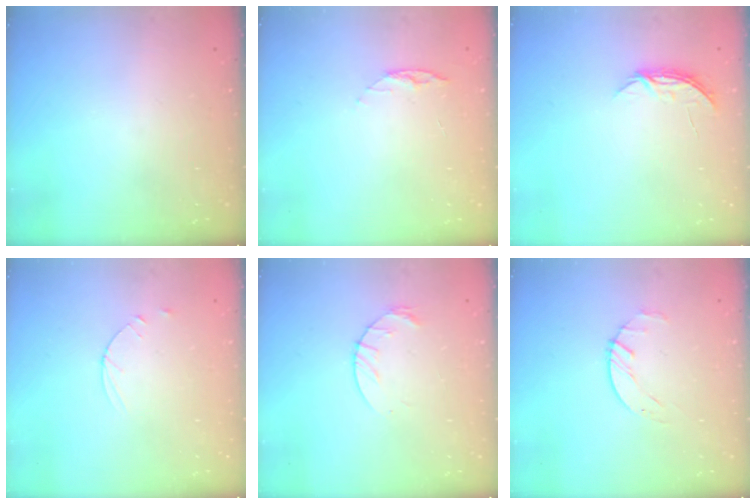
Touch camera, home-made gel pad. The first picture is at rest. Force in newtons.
{"total": 4.9, "press": 4.8, "slide": 0.5}
{"total": 4.0, "press": 4.0, "slide": 0.5}
{"total": 4.5, "press": 4.4, "slide": 0.4}
{"total": 6.0, "press": 6.0, "slide": 0.8}
{"total": 1.6, "press": 1.6, "slide": 0.3}